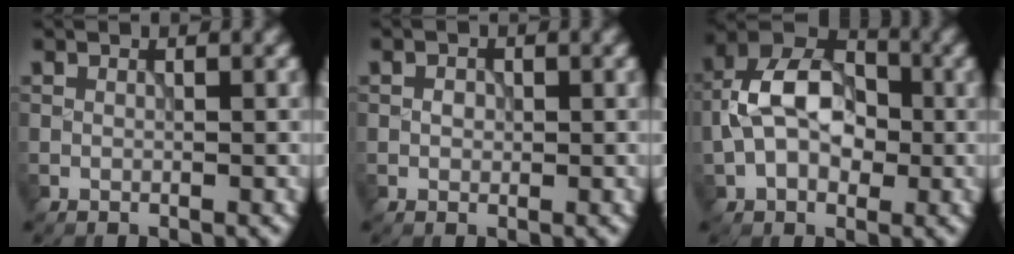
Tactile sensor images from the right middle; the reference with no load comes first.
{"total": 0.8, "force": [0.0, 0.7, 0.3], "torque": [-0.004, 0.000, -0.003]}
{"total": 8.1, "force": [-0.5, 5.4, 6.0], "torque": [-0.112, 0.022, -0.020]}